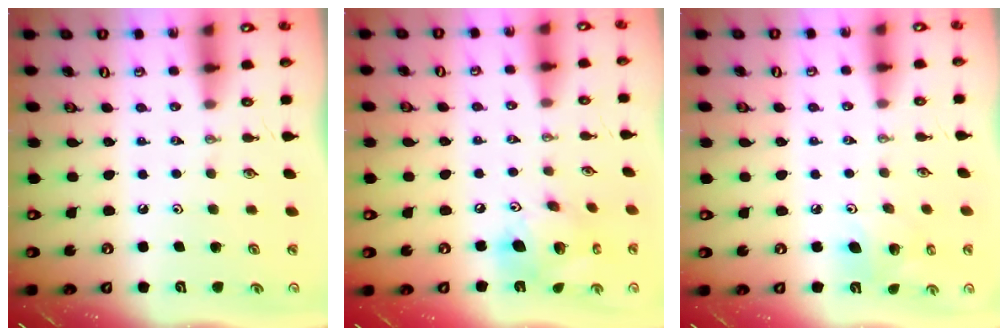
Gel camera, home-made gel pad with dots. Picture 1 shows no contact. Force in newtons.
{"total": 16.8, "press": 16.4, "slide": 3.4}
{"total": 6.6, "press": 6.4, "slide": 1.6}